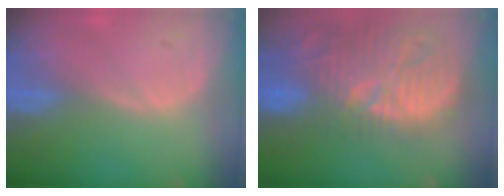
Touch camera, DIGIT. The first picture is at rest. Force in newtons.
{"total": 15.3, "press": 13.2, "slide": 7.6}